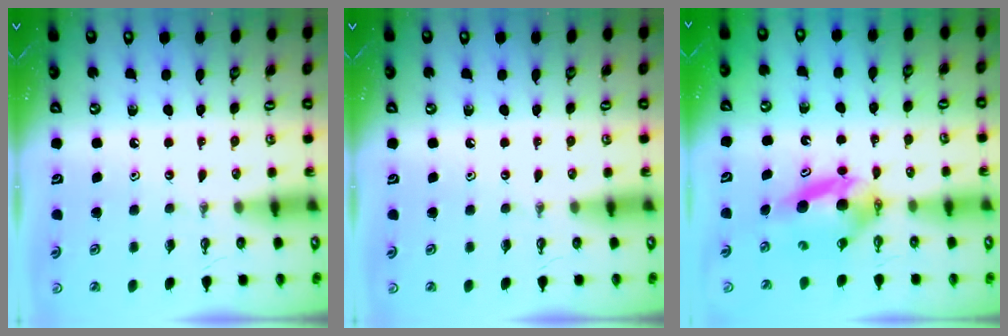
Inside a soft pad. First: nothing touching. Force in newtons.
{"total": 0.0}
{"total": 7.8, "press": 5.4, "slide": 5.7}